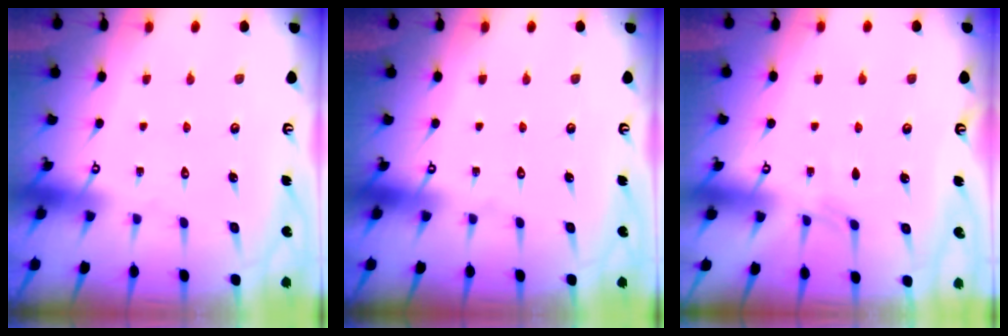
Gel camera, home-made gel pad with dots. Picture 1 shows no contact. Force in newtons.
{"total": 0.0}
{"total": 2.2, "press": 2.1, "slide": 0.4}